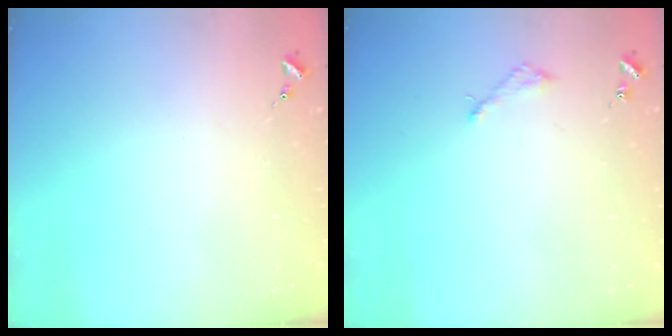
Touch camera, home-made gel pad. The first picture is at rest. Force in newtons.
{"total": 3.1, "press": 3.0, "slide": 0.3}